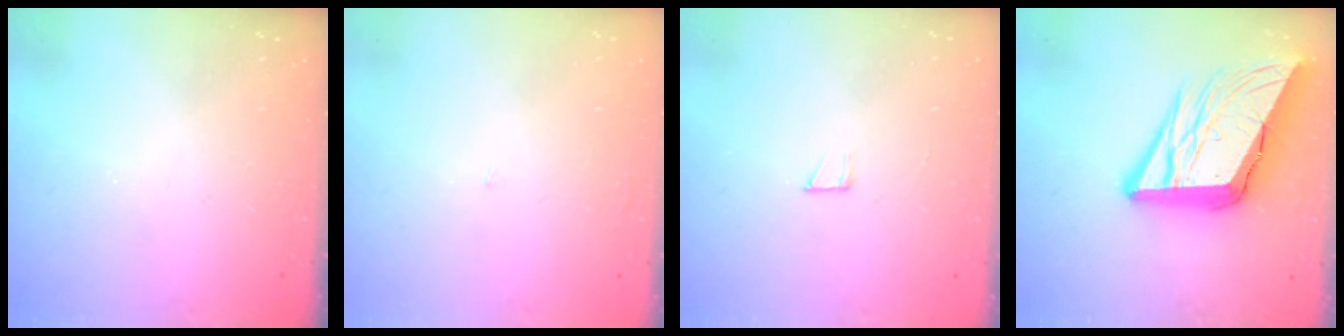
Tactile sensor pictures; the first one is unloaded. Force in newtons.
{"total": 0.9, "press": 0.9, "slide": 0.0}
{"total": 2.3, "press": 2.3, "slide": 0.2}
{"total": 18.2, "press": 18.0, "slide": 2.6}